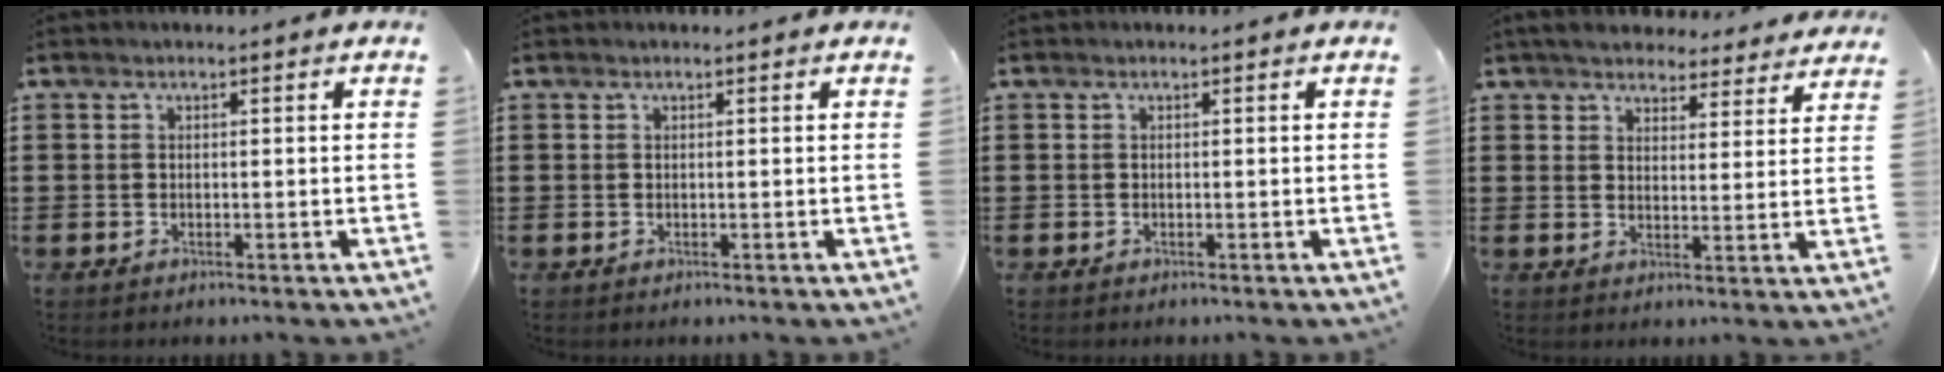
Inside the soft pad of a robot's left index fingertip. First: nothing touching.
{"total": 0.0}
{"total": 0.0}
{"total": 4.9, "force": [4.7, 0.9, 0.9], "torque": [-0.038, -0.018, 0.086]}